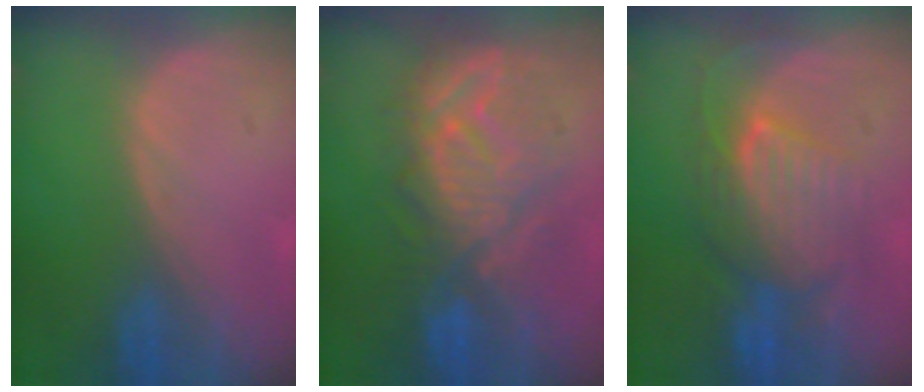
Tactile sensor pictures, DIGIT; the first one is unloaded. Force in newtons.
{"total": 10.4, "press": 10.1, "slide": 2.8}
{"total": 8.9, "press": 8.6, "slide": 2.1}